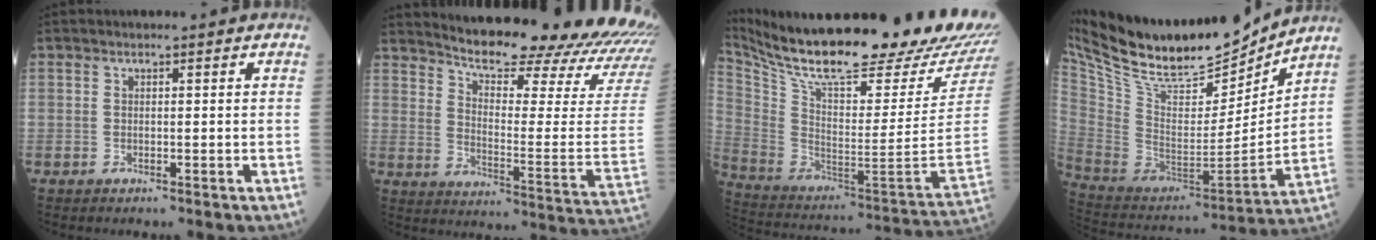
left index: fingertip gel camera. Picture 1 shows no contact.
{"total": 25.4, "force": [23.8, 1.3, 8.8], "torque": [-0.137, -0.119, 0.291]}
{"total": 33.7, "force": [28.5, 4.6, 17.3], "torque": [-0.316, -0.096, 0.410]}
{"total": 25.7, "force": [22.0, 5.0, 12.3], "torque": [-0.229, -0.013, 0.365]}